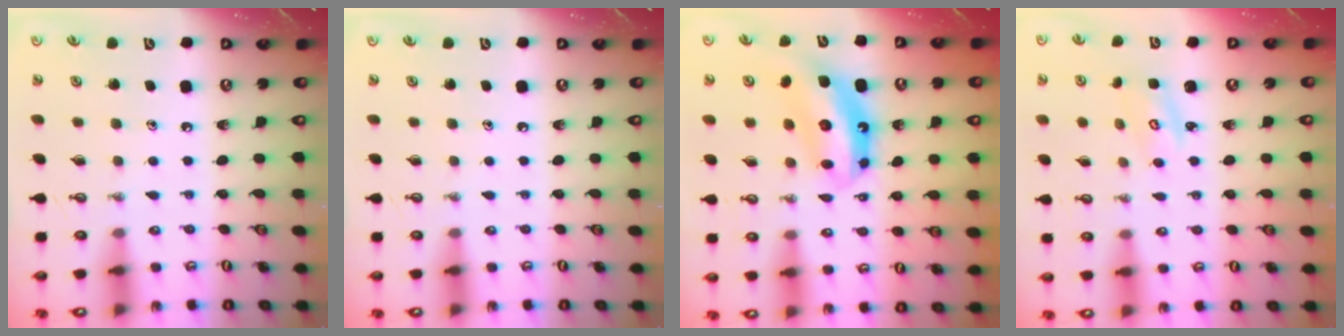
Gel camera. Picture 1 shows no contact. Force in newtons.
{"total": 0.0}
{"total": 10.4, "press": 10.4, "slide": 0.9}
{"total": 2.8, "press": 2.8, "slide": 0.3}